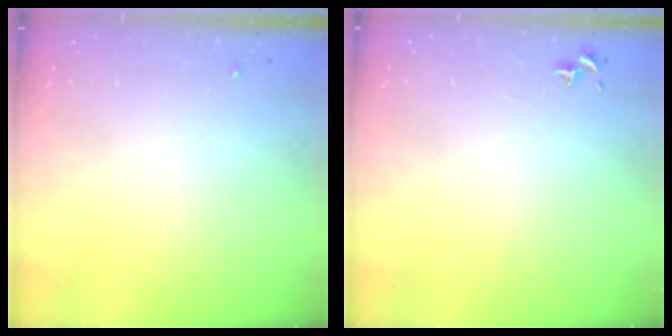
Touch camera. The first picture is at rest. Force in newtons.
{"total": 0.8, "press": 0.7, "slide": 0.3}